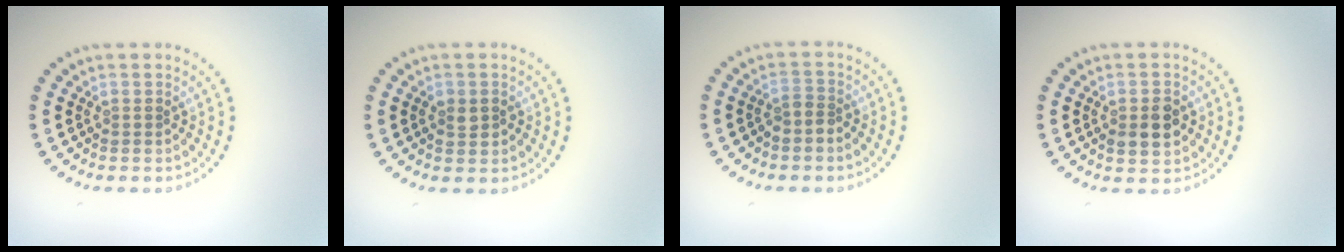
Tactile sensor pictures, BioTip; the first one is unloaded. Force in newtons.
{"total": 1.5, "press": 1.5, "slide": 0.1}
{"total": 1.4, "press": 1.1, "slide": 0.8}
{"total": 2.9, "press": 2.9, "slide": 0.1}